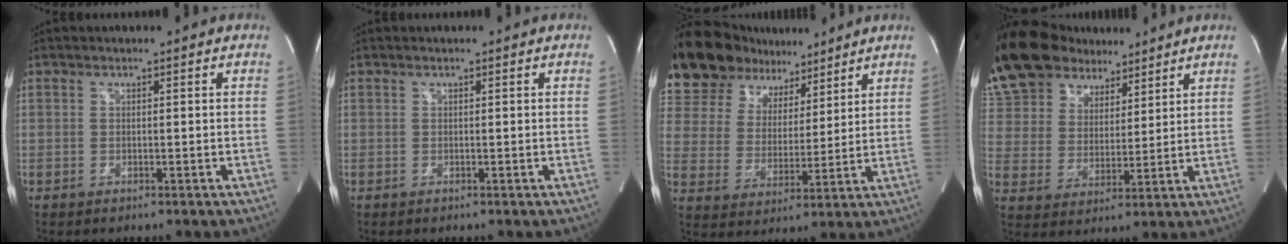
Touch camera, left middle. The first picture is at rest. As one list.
[{"total": 0.0}, {"total": 17.2, "force": [14.2, 7.7, 5.9], "torque": [-0.132, 0.034, 0.252]}, {"total": 17.1, "force": [13.6, 8.4, 6.3], "torque": [-0.147, 0.040, 0.252]}]